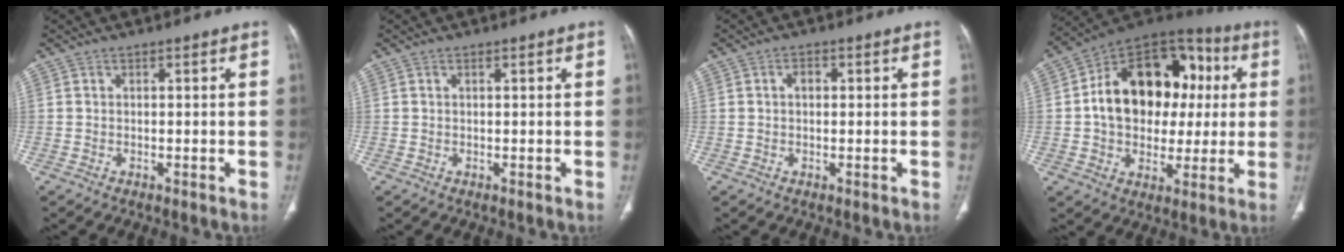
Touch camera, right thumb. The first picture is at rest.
{"total": 0.0}
{"total": 1.8, "force": [0.3, 1.3, 1.3], "torque": [-0.020, 0.009, 0.004]}
{"total": 22.9, "force": [2.3, 16.3, 15.9], "torque": [-0.212, 0.034, 0.040]}